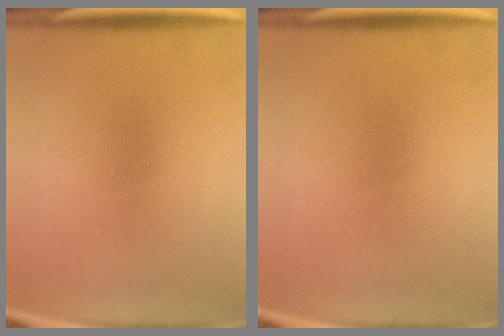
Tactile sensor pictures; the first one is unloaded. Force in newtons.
{"total": 0.0}